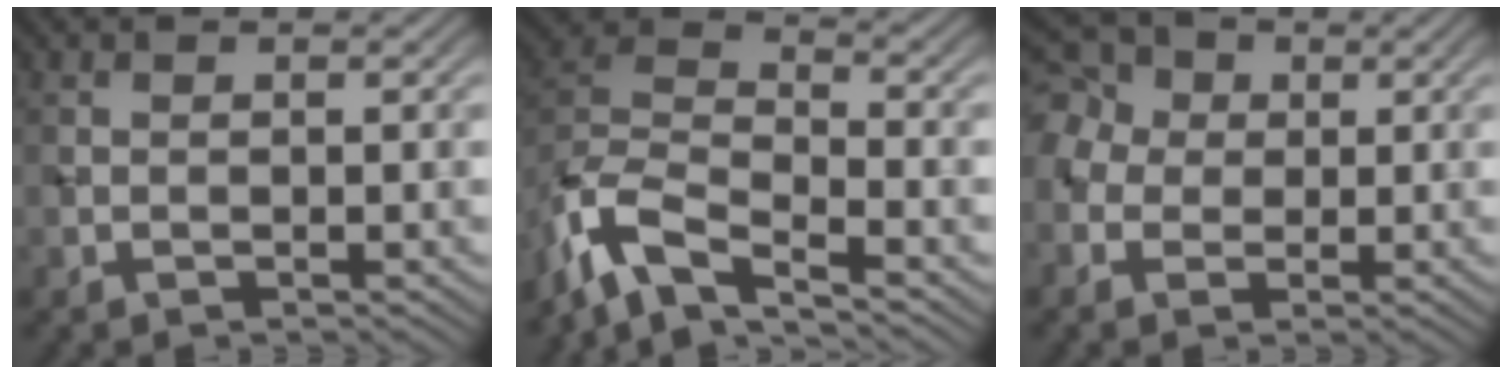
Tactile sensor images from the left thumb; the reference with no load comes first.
{"total": 9.0, "force": [-6.7, 2.8, 5.4], "torque": [-0.117, -0.003, -0.151]}
{"total": 6.9, "force": [1.2, 5.9, 3.4], "torque": [-0.104, 0.024, 0.002]}